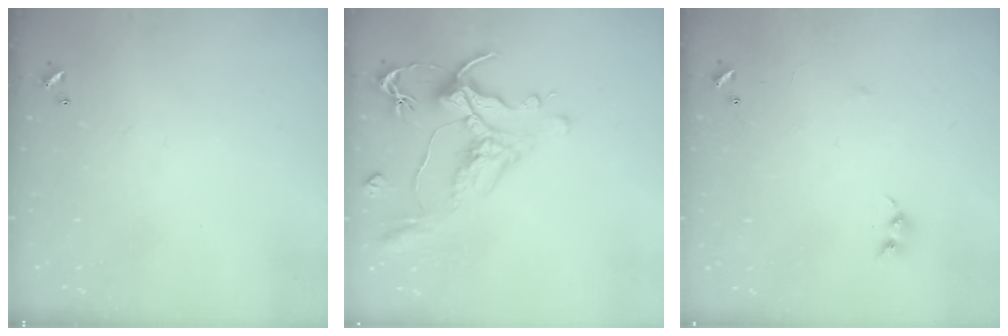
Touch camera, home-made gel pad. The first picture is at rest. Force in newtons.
{"total": 1.5, "press": 0.4, "slide": 1.5}
{"total": 5.2, "press": 5.2, "slide": 0.6}